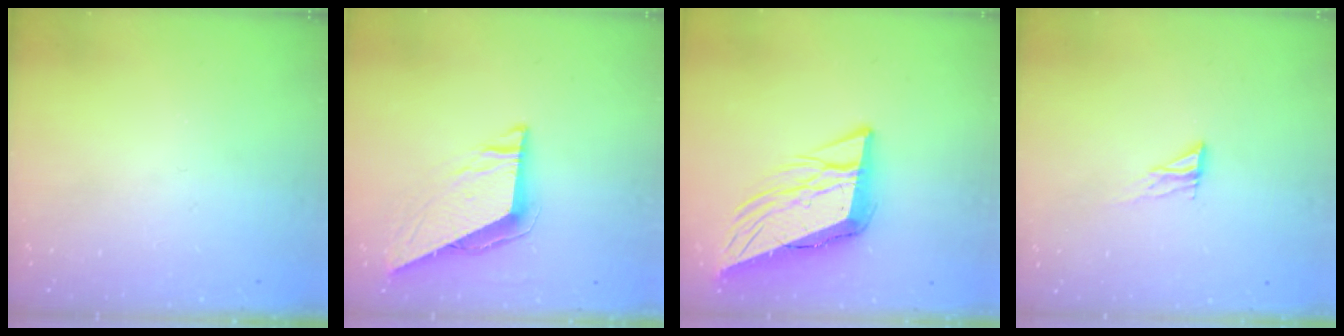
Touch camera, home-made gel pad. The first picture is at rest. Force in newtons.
{"total": 7.6, "press": 7.6, "slide": 0.3}
{"total": 12.3, "press": 11.7, "slide": 3.6}
{"total": 6.3, "press": 6.3, "slide": 0.6}